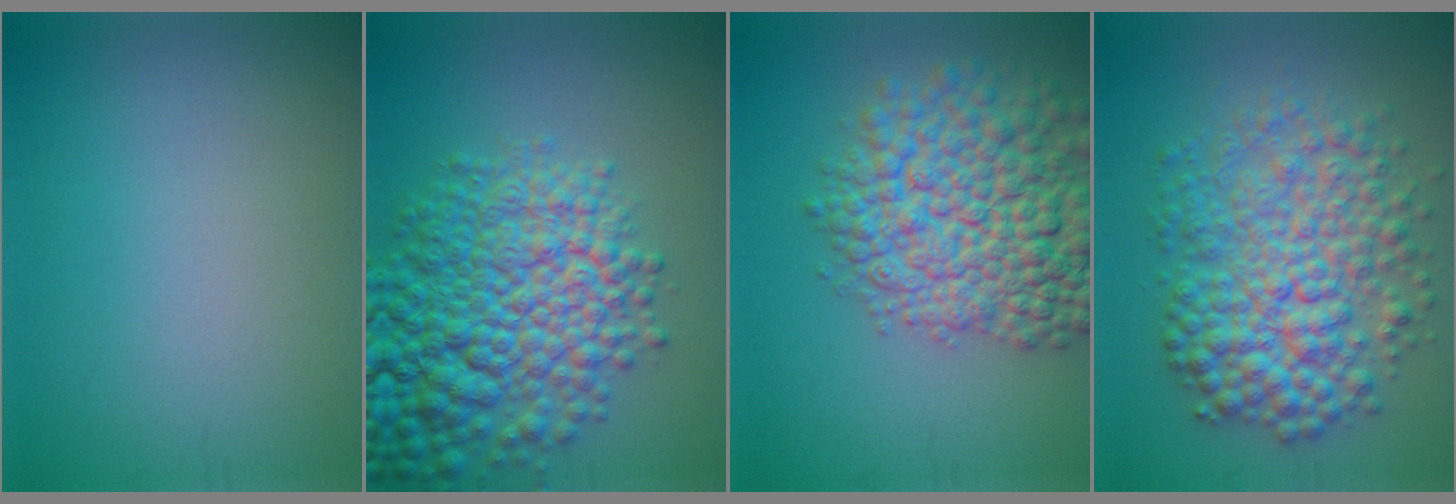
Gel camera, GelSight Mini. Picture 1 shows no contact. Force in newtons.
{"total": 10.8, "press": 10.8, "slide": 0.4}
{"total": 10.3, "press": 10.3, "slide": 0.4}
{"total": 8.5, "press": 8.5, "slide": 0.0}